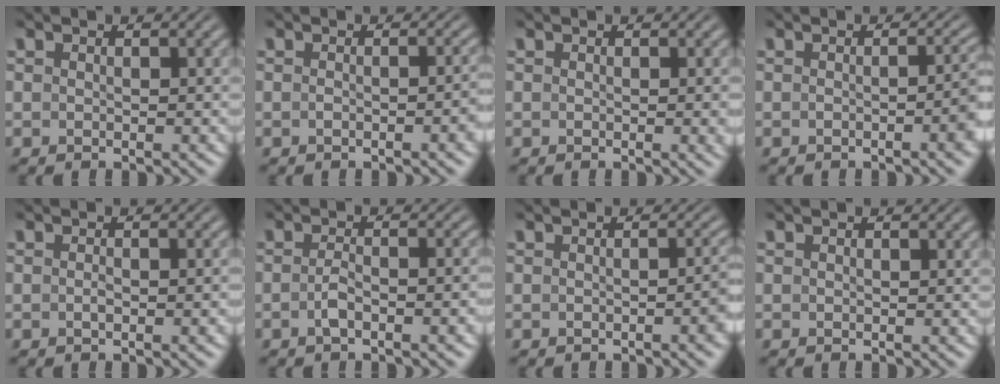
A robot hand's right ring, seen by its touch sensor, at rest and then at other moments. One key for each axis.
{"total": 1.5, "fx": -0.9, "fy": -0.2, "fz": 1.1, "tx": -0.017, "ty": 0.002, "tz": -0.014}
{"total": 0.6, "fx": 0.0, "fy": 0.0, "fz": 0.6, "tx": -0.009, "ty": -0.001, "tz": 0.000}
{"total": 3.0, "fx": -0.9, "fy": 0.5, "fz": 2.8, "tx": -0.025, "ty": 0.004, "tz": -0.018}
{"total": 0.8, "fx": -0.6, "fy": -0.1, "fz": 0.6, "tx": -0.012, "ty": 0.002, "tz": -0.010}
{"total": 2.2, "fx": -1.6, "fy": -0.1, "fz": 1.4, "tx": -0.029, "ty": -0.005, "tz": -0.024}
{"total": 1.9, "fx": -0.7, "fy": 0.2, "fz": 1.8, "tx": -0.017, "ty": 0.006, "tz": -0.014}
{"total": 0.0}